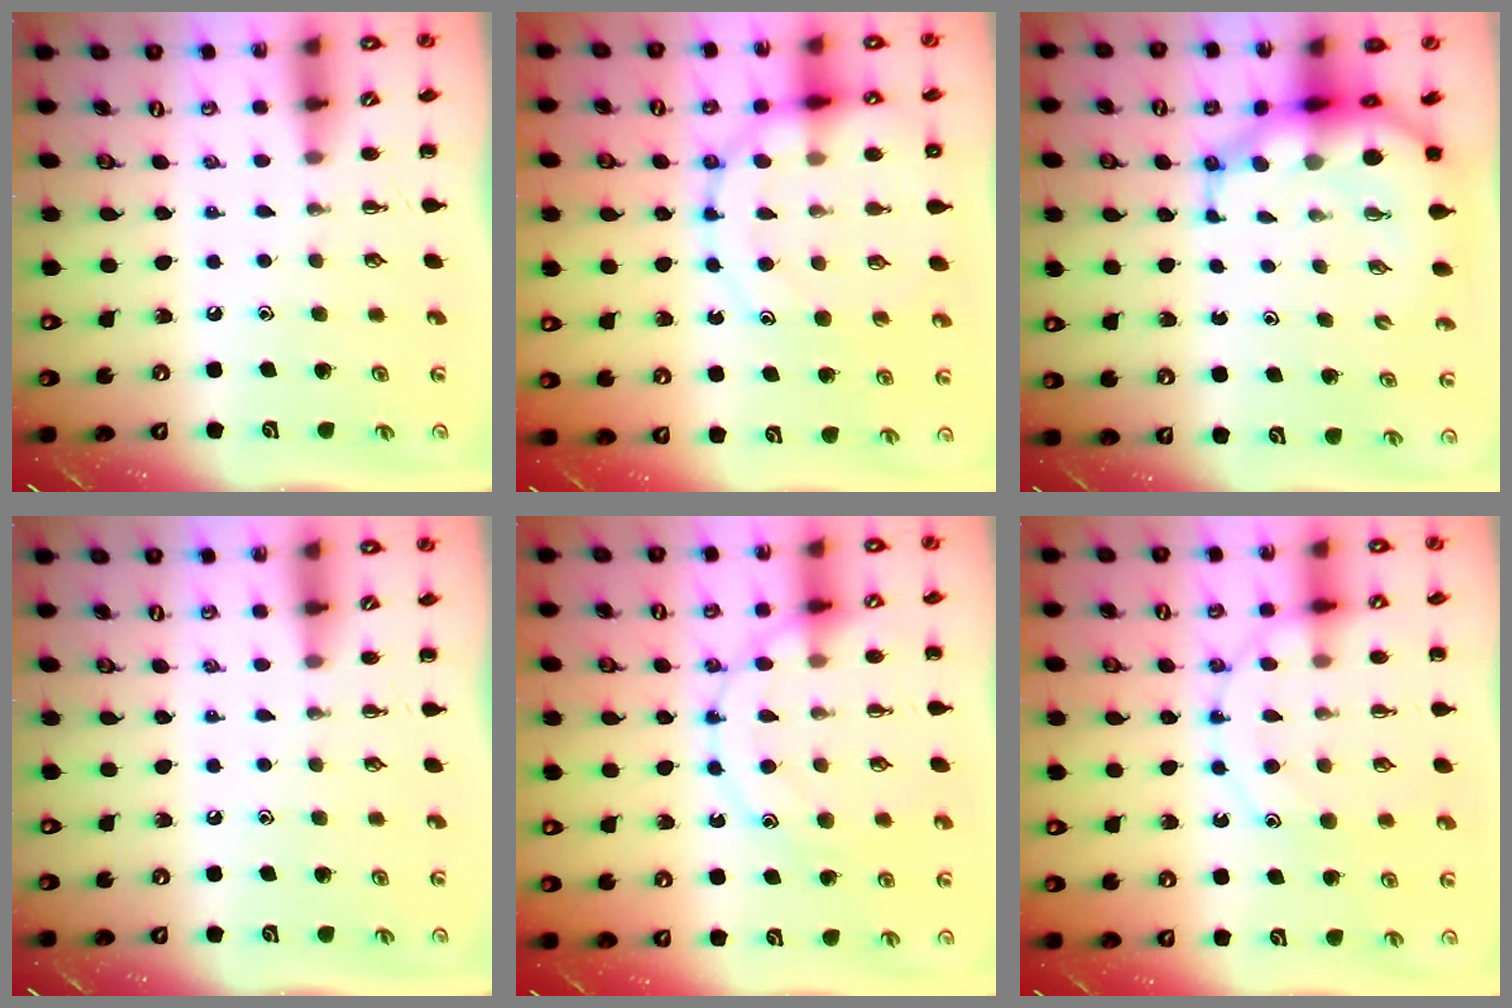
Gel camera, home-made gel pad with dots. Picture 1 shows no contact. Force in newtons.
{"total": 16.1, "press": 15.9, "slide": 2.6}
{"total": 8.9, "press": 8.5, "slide": 2.7}
{"total": 0.0}
{"total": 12.6, "press": 12.6, "slide": 0.9}
{"total": 12.6, "press": 12.5, "slide": 0.9}